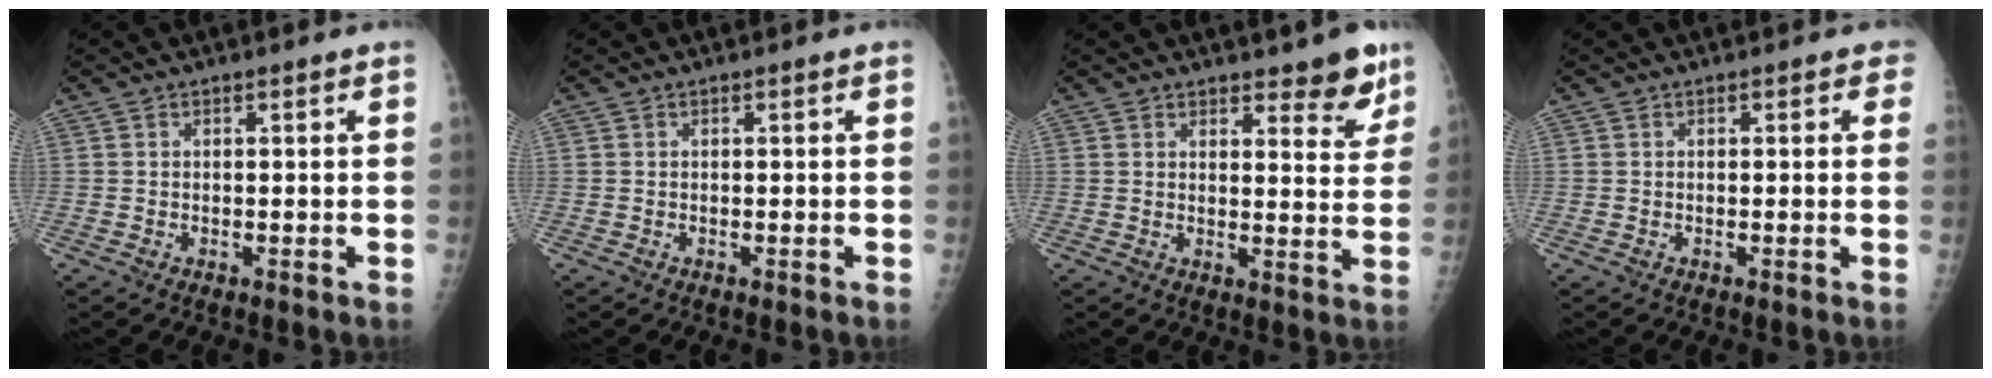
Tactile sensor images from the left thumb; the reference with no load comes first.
{"total": 0.0}
{"total": 6.5, "force": [4.9, 2.4, 3.6], "torque": [-0.013, -0.033, 0.061]}
{"total": 1.2, "force": [0.6, 0.8, 0.7], "torque": [0.014, 0.001, -0.001]}